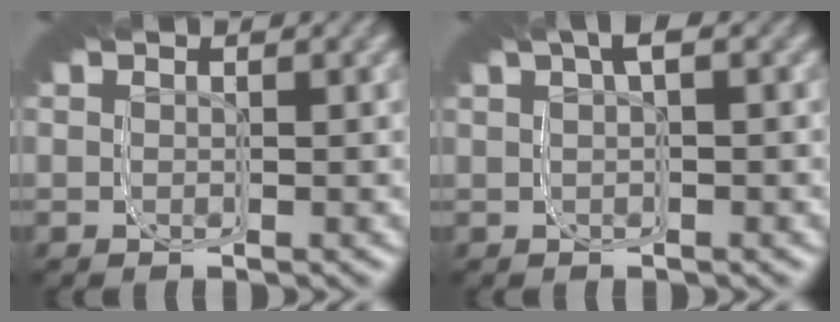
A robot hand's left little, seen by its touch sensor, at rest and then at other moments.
{"total": 1.3, "force": [-0.6, -0.4, 1.1], "torque": [-0.031, 0.008, -0.008]}